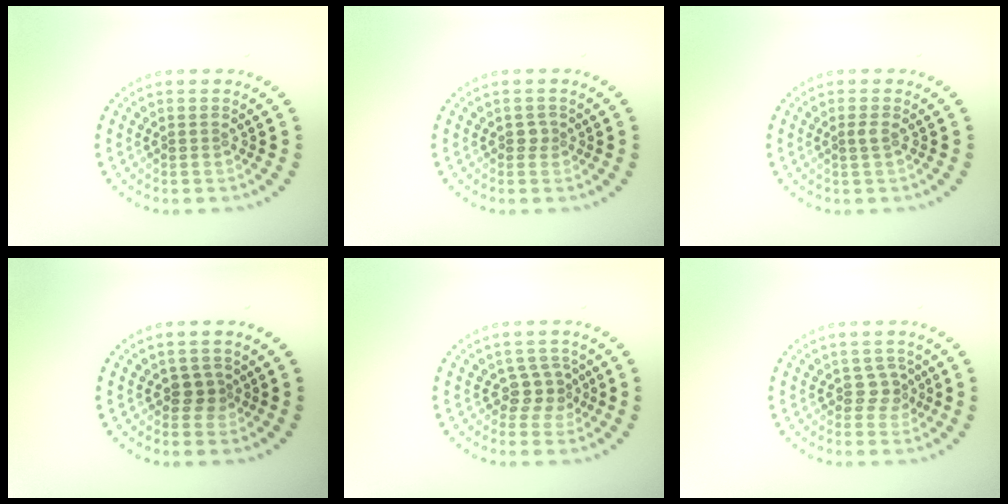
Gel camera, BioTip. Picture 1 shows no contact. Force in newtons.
{"total": 0.8, "press": 0.5, "slide": 0.6}
{"total": 0.6, "press": 0.5, "slide": 0.3}
{"total": 1.6, "press": 1.3, "slide": 0.9}
{"total": 2.1, "press": 1.6, "slide": 1.3}
{"total": 1.6, "press": 1.3, "slide": 1.1}